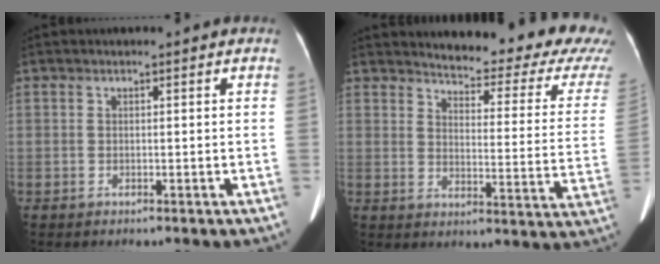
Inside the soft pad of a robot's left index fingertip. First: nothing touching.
{"total": 19.3, "force": [17.8, 2.3, 7.3], "torque": [-0.086, -0.084, 0.194]}